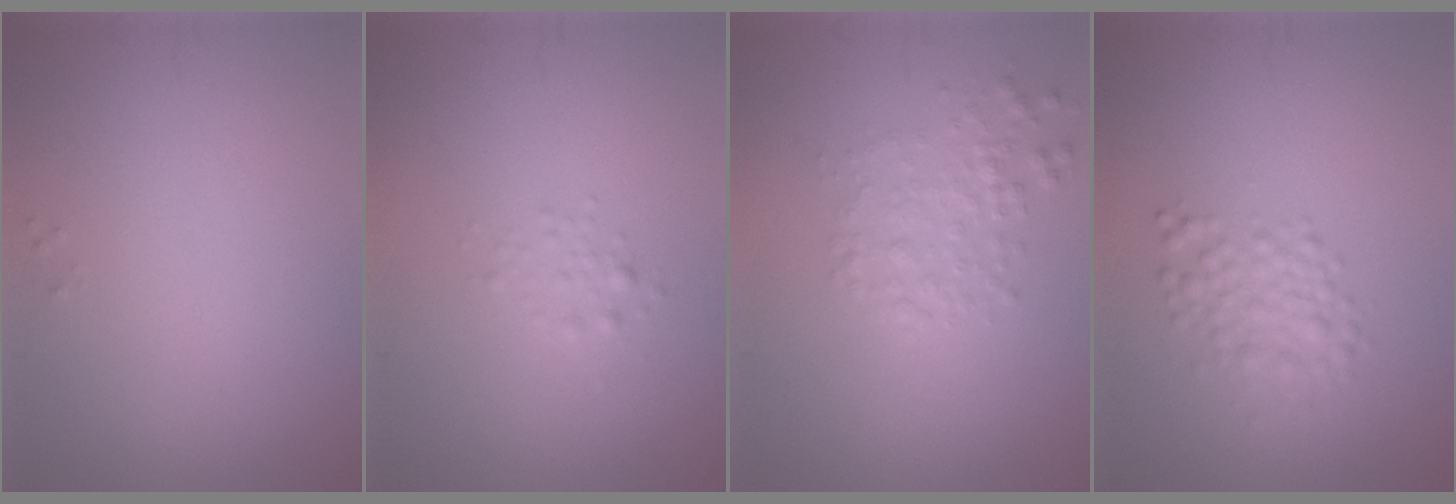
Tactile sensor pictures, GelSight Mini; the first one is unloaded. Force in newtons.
{"total": 0.9, "press": 0.9, "slide": 0.0}
{"total": 2.1, "press": 2.1, "slide": 0.1}
{"total": 2.7, "press": 2.7, "slide": 0.1}